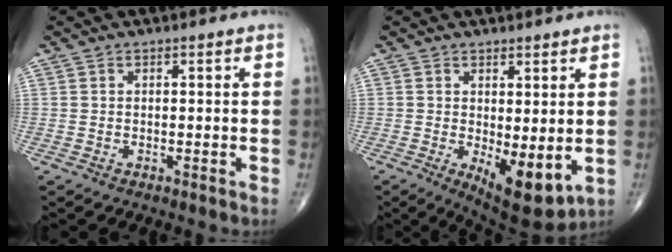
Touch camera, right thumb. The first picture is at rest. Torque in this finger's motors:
{"motor_torque": [1.12, 1.48, 0.54, -0.14, 0.29]}